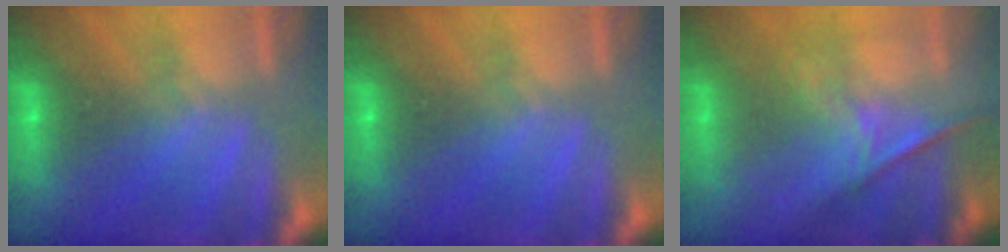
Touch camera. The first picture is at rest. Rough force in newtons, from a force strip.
{"total": 0.0}
{"total": 1.1}